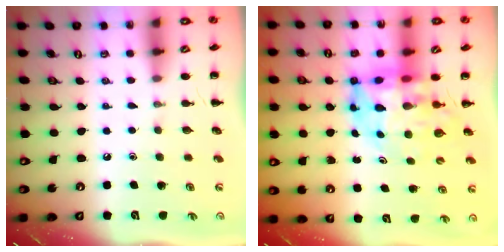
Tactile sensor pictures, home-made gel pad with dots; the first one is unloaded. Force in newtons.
{"total": 11.0, "press": 10.4, "slide": 3.4}